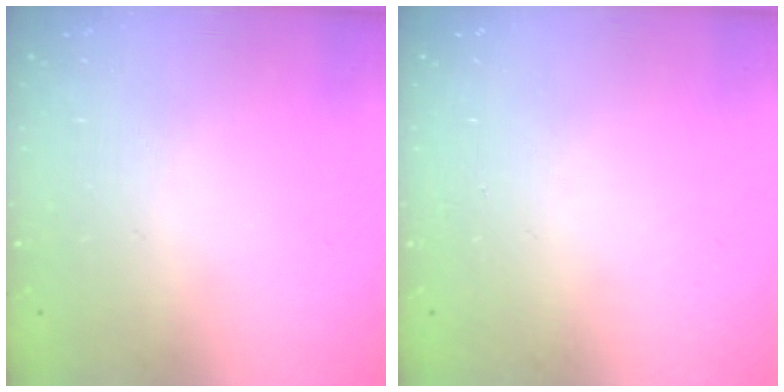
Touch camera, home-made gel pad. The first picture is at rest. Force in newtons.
{"total": 0.0}